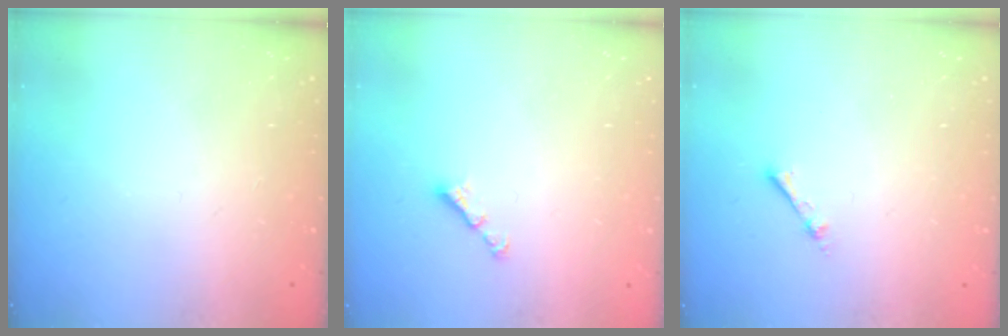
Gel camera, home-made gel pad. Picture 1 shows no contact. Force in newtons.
{"total": 2.8, "press": 2.7, "slide": 0.5}
{"total": 1.9, "press": 1.9, "slide": 0.3}